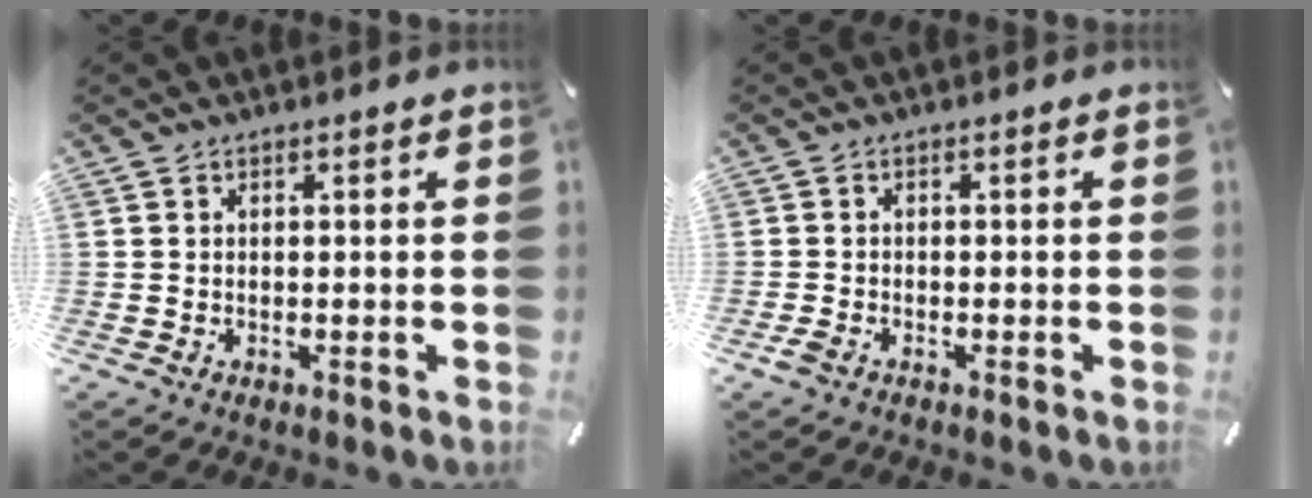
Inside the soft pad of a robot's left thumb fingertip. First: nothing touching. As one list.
[{"total": 1.5, "force": [-1.0, 0.8, 0.7], "torque": [-0.019, 0.000, -0.022]}]